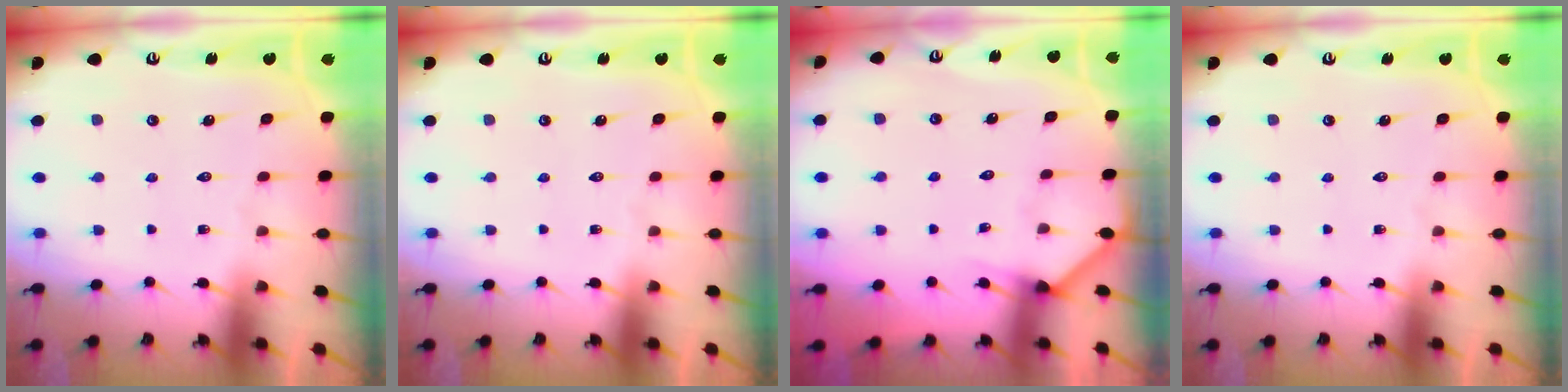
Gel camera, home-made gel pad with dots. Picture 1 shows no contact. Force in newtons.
{"total": 0.0}
{"total": 2.6, "press": 2.6, "slide": 0.1}
{"total": 0.0}